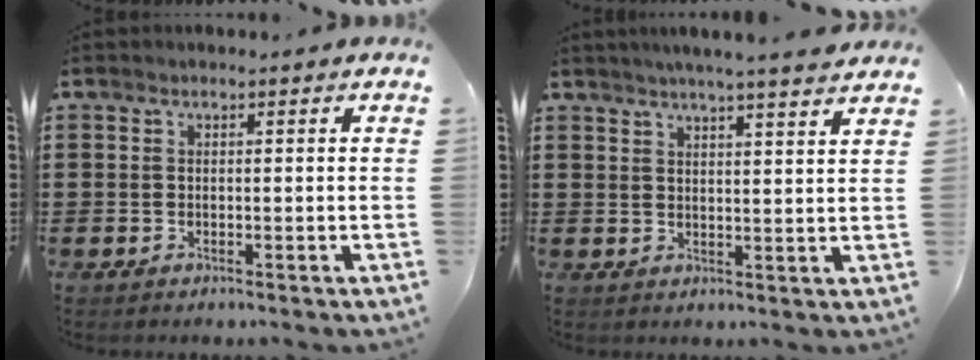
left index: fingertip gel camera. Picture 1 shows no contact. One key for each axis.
{"total": 4.2, "fx": 3.9, "fy": -0.6, "fz": 1.5, "tx": -0.042, "ty": -0.012, "tz": 0.068}